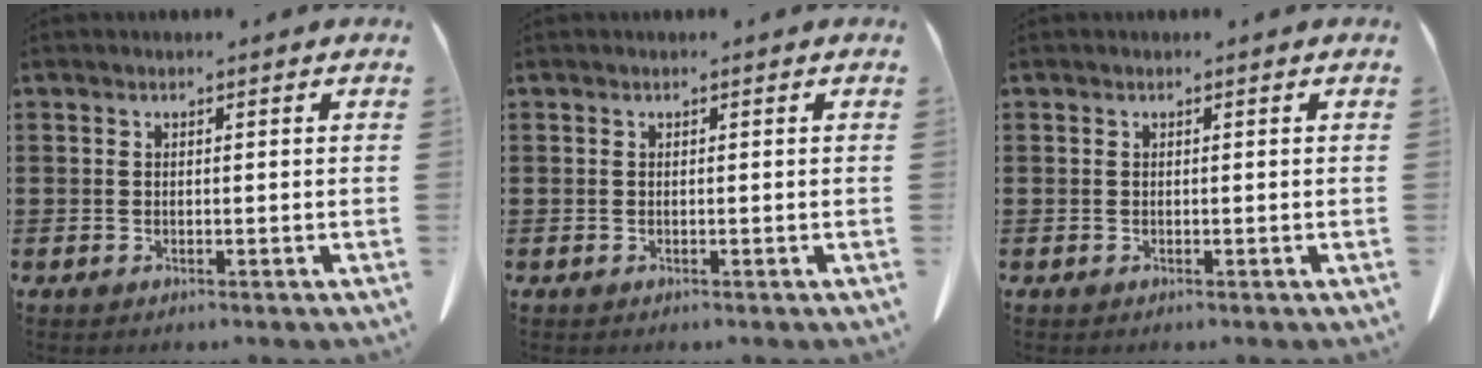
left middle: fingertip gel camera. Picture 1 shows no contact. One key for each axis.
{"total": 0.0}
{"total": 0.0}